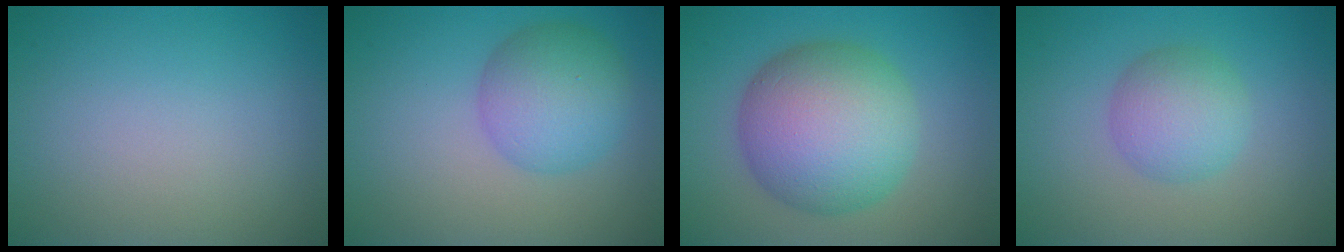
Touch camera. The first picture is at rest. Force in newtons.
{"total": 5.3, "press": 5.3, "slide": 0.2}
{"total": 10.2, "press": 10.2, "slide": 0.5}
{"total": 3.9, "press": 3.9, "slide": 0.1}